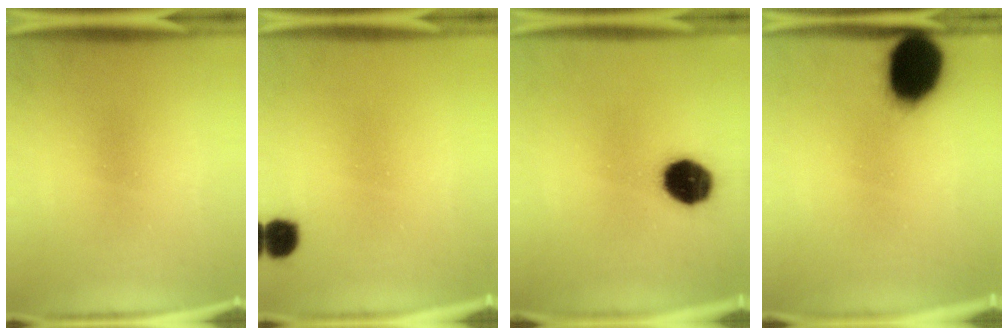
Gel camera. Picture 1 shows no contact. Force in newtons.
{"total": 4.1}
{"total": 11.9}
{"total": 17.2}